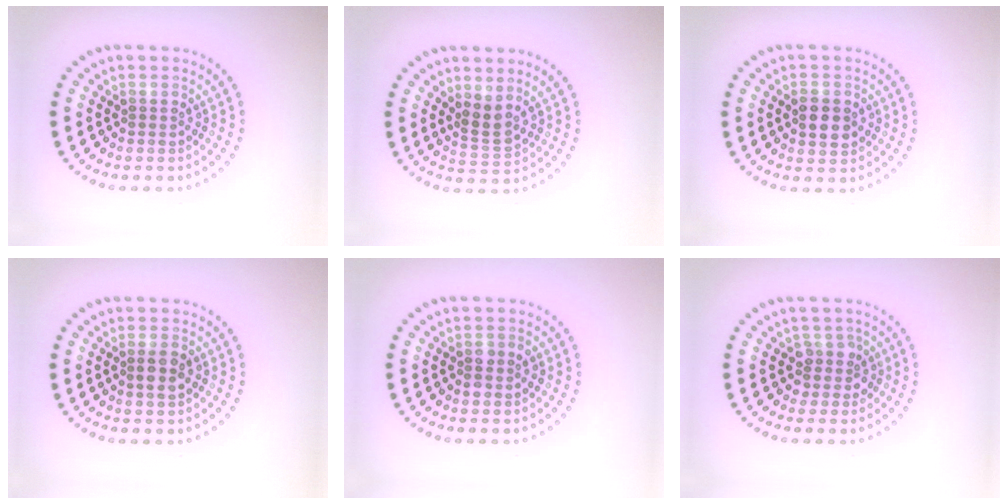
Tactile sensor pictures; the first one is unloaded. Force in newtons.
{"total": 2.2, "press": 1.6, "slide": 1.5}
{"total": 2.8, "press": 2.8, "slide": 0.1}
{"total": 1.8, "press": 1.7, "slide": 0.6}
{"total": 1.4, "press": 1.4, "slide": 0.2}
{"total": 2.0, "press": 1.6, "slide": 1.2}